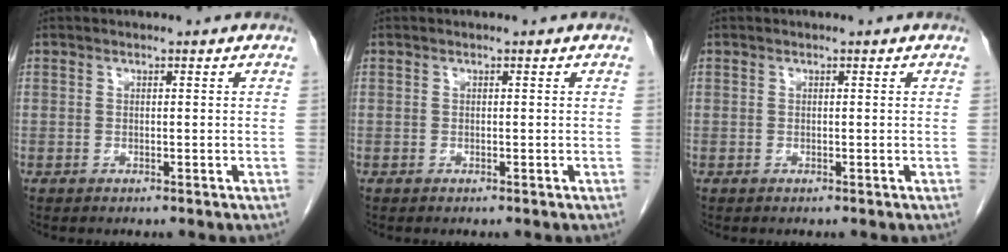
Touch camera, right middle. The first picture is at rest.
{"total": 0.0}
{"total": 0.0}